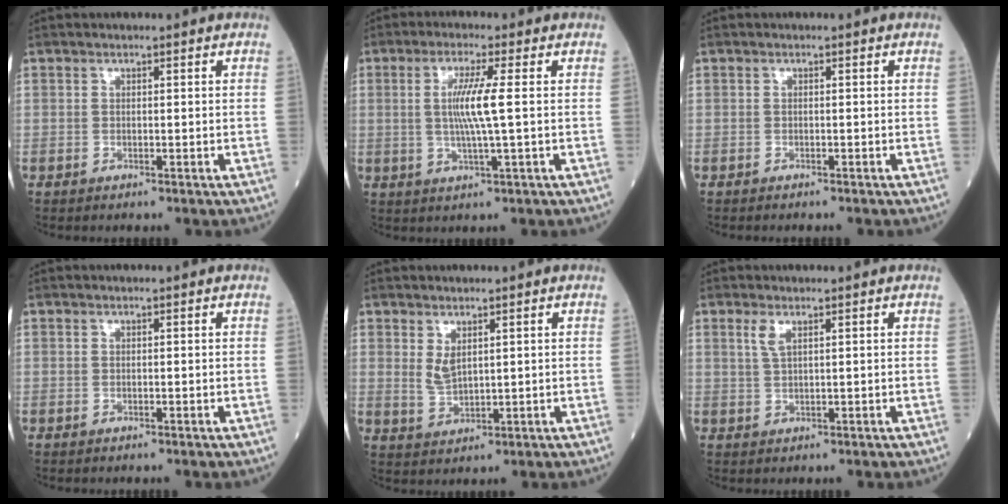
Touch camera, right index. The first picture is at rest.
{"total": 6.0, "force": [0.5, -0.7, 5.9], "torque": [-0.122, -0.004, 0.011]}
{"total": 1.2, "force": [-1.1, 0.2, 0.5], "torque": [-0.006, -0.001, -0.014]}
{"total": 0.0}
{"total": 2.7, "force": [1.2, 1.3, 2.1], "torque": [-0.047, -0.003, 0.033]}
{"total": 1.7, "force": [0.9, 0.3, 1.4], "torque": [-0.038, 0.006, 0.021]}